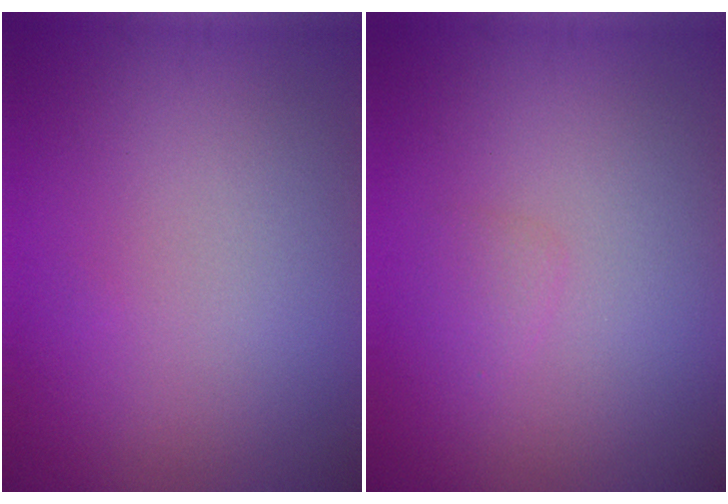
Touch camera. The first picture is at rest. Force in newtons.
{"total": 0.8, "press": 0.8, "slide": 0.0}